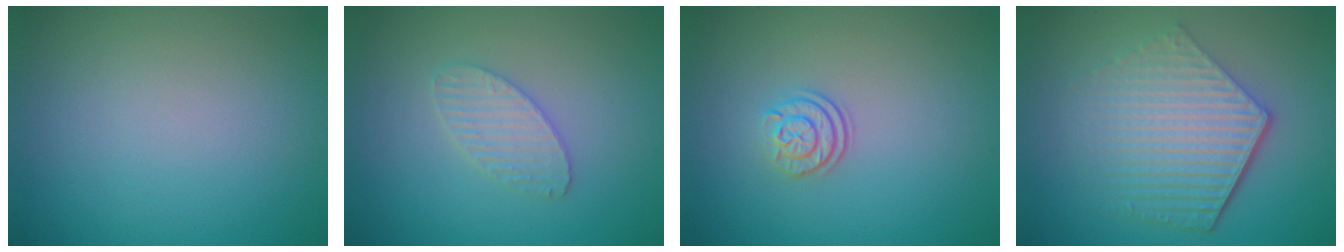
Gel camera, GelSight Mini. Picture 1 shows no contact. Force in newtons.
{"total": 2.3, "press": 2.3, "slide": 0.2}
{"total": 2.4, "press": 1.8, "slide": 1.5}
{"total": 6.1, "press": 4.4, "slide": 4.3}